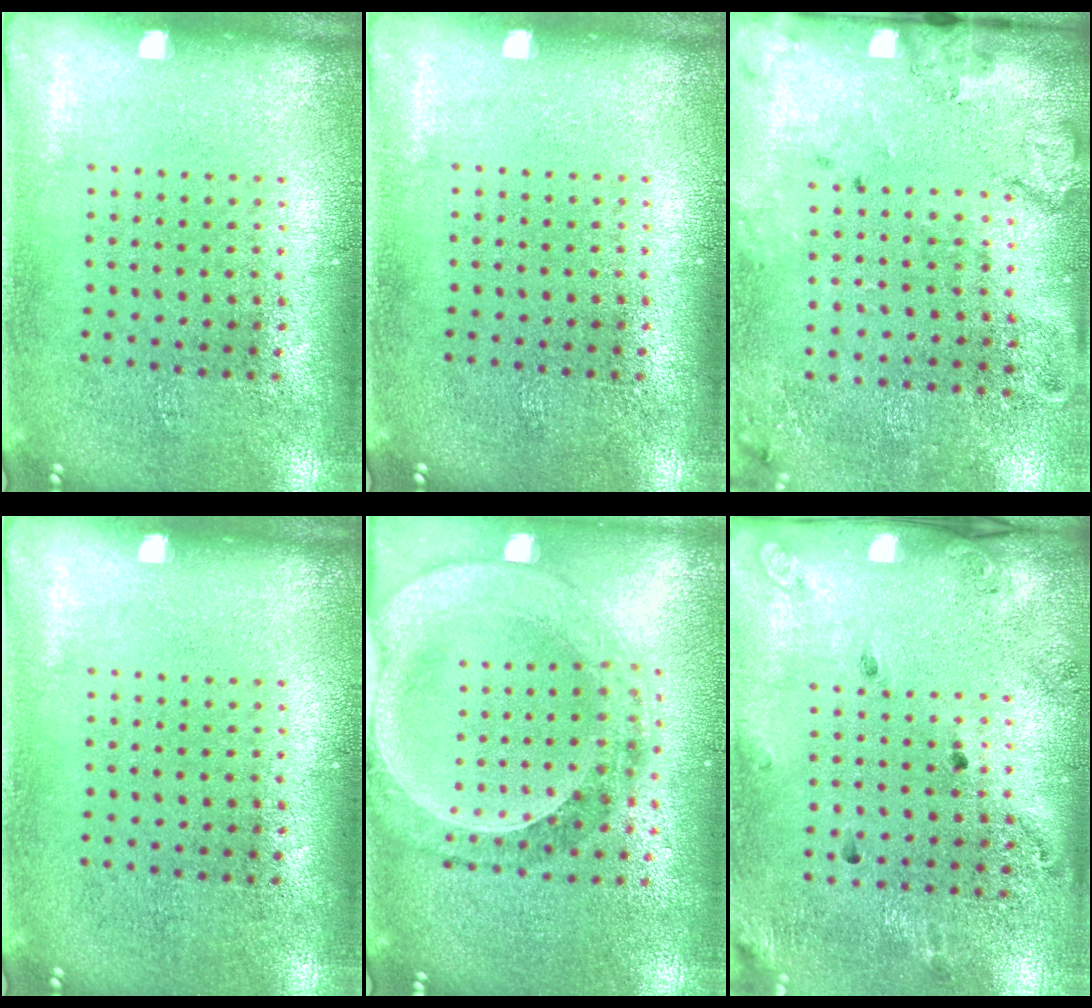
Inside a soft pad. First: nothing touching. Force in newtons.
{"total": 0.0}
{"total": 2.1, "press": 1.5, "slide": 1.5}
{"total": 0.0}
{"total": 1.5, "press": 1.4, "slide": 0.3}
{"total": 1.8, "press": 1.2, "slide": 1.3}